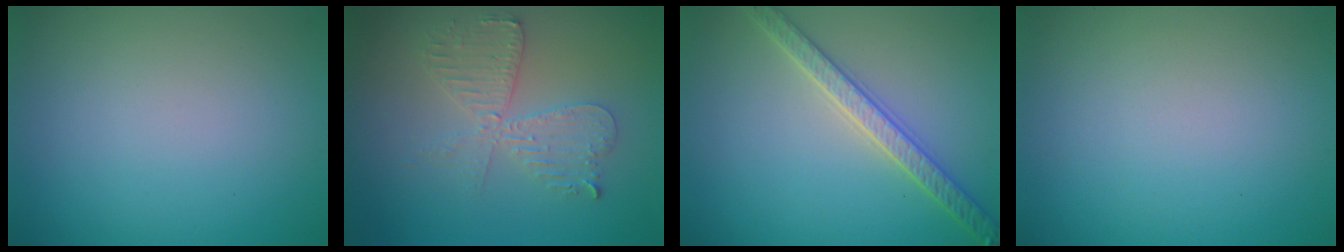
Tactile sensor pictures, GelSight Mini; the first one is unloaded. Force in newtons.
{"total": 4.1, "press": 3.5, "slide": 2.1}
{"total": 3.6, "press": 3.5, "slide": 0.7}
{"total": 0.0}